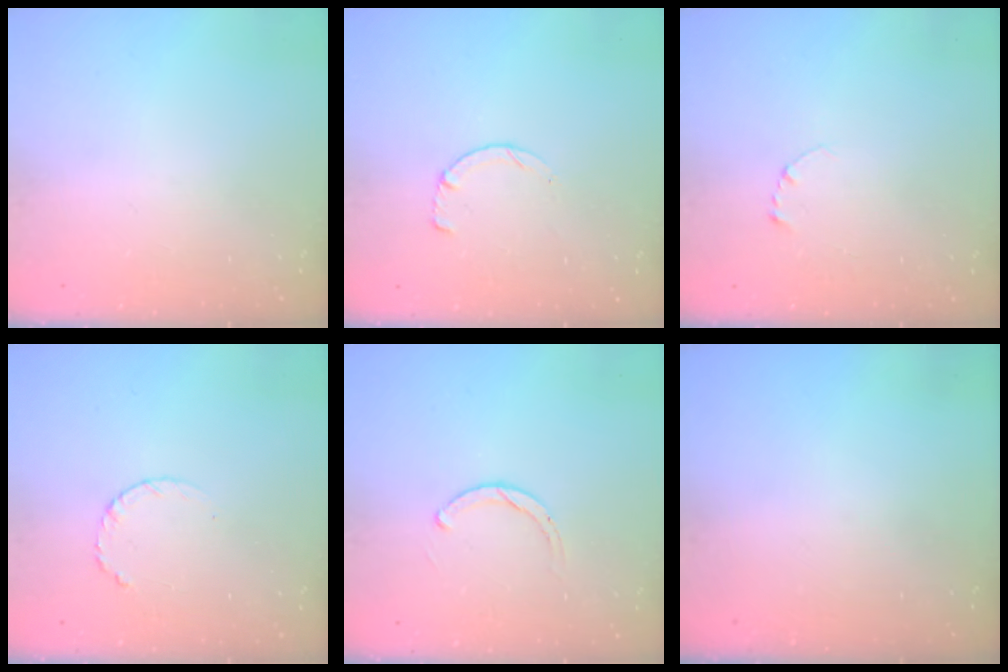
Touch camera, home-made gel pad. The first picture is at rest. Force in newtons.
{"total": 2.5, "press": 2.5, "slide": 0.3}
{"total": 2.7, "press": 2.7, "slide": 0.3}
{"total": 3.7, "press": 3.7, "slide": 0.5}
{"total": 1.9, "press": 1.9, "slide": 0.2}
{"total": 0.0}